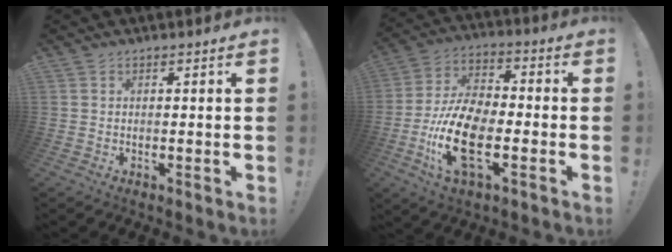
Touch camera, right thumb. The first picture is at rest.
{"total": 18.2, "force": [-6.1, 9.7, 14.2], "torque": [-0.281, 0.025, -0.099]}